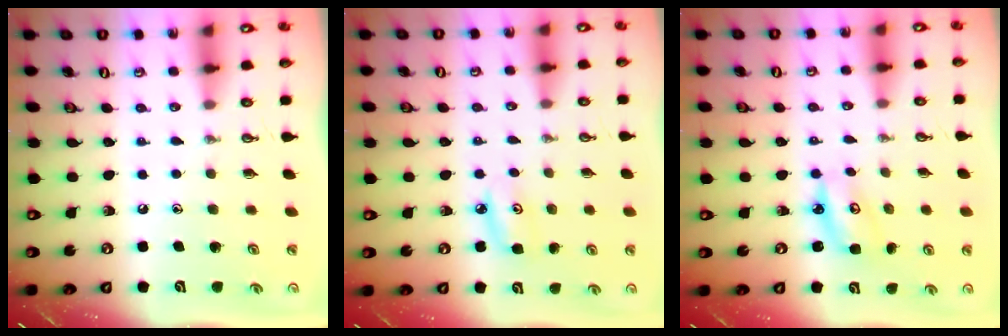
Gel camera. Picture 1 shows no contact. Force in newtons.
{"total": 6.5, "press": 6.5, "slide": 0.3}
{"total": 4.3, "press": 4.3, "slide": 0.4}